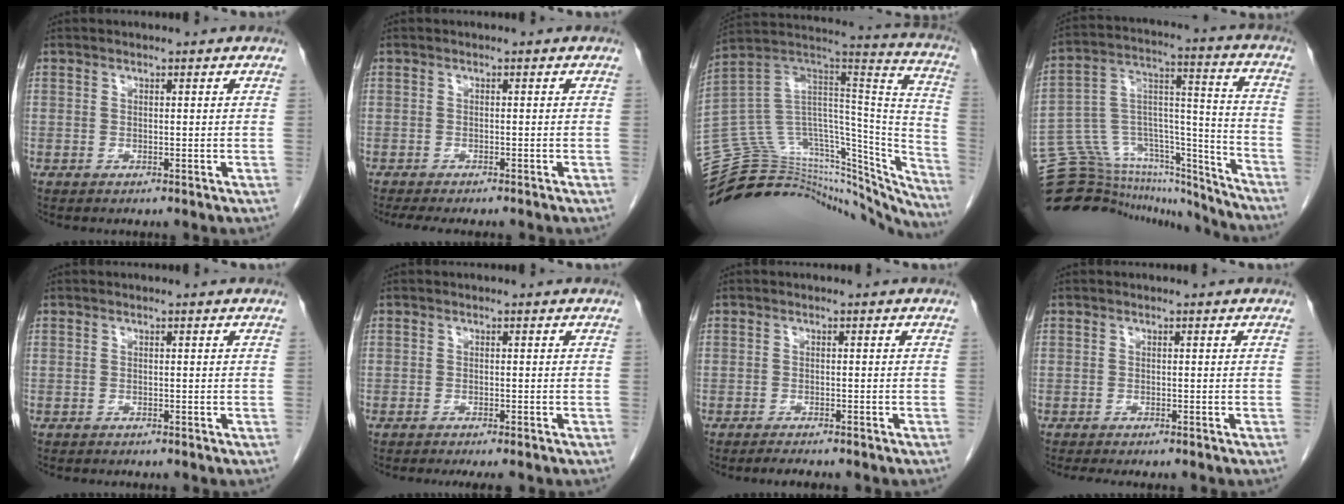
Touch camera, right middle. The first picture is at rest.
{"total": 6.9, "force": [-5.9, 1.3, 3.3], "torque": [-0.042, -0.010, -0.084]}
{"total": 38.8, "force": [-34.9, 12.0, 12.2], "torque": [-0.169, 0.040, -0.461]}
{"total": 23.0, "force": [-21.4, 6.5, 5.5], "torque": [-0.115, 0.070, -0.330]}
{"total": 1.2, "force": [-1.1, 0.4, 0.4], "torque": [-0.012, -0.002, -0.012]}
{"total": 5.7, "force": [-4.9, 0.9, 2.7], "torque": [-0.024, -0.006, -0.064]}
{"total": 3.7, "force": [-3.2, 0.4, 1.8], "torque": [-0.026, -0.005, -0.040]}
{"total": 5.4, "force": [-4.7, 1.0, 2.5], "torque": [-0.029, -0.009, -0.064]}